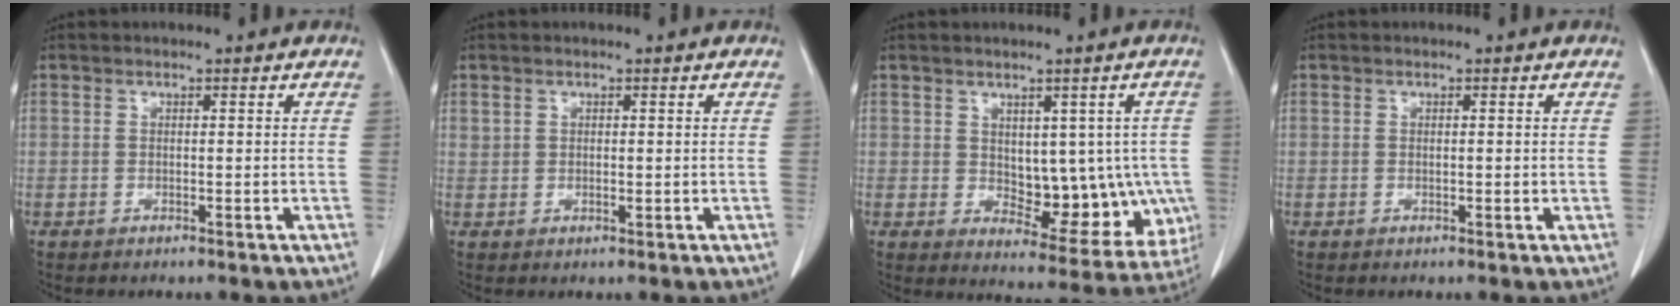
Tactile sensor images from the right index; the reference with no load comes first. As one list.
[{"total": 0.7, "force": [0.3, 0.5, 0.5], "torque": [-0.011, -0.001, 0.008]}, {"total": 11.2, "force": [-0.3, 6.5, 9.2], "torque": [-0.100, 0.005, 0.019]}, {"total": 0.5, "force": [0.0, 0.1, 0.5], "torque": [-0.011, -0.002, 0.000]}]